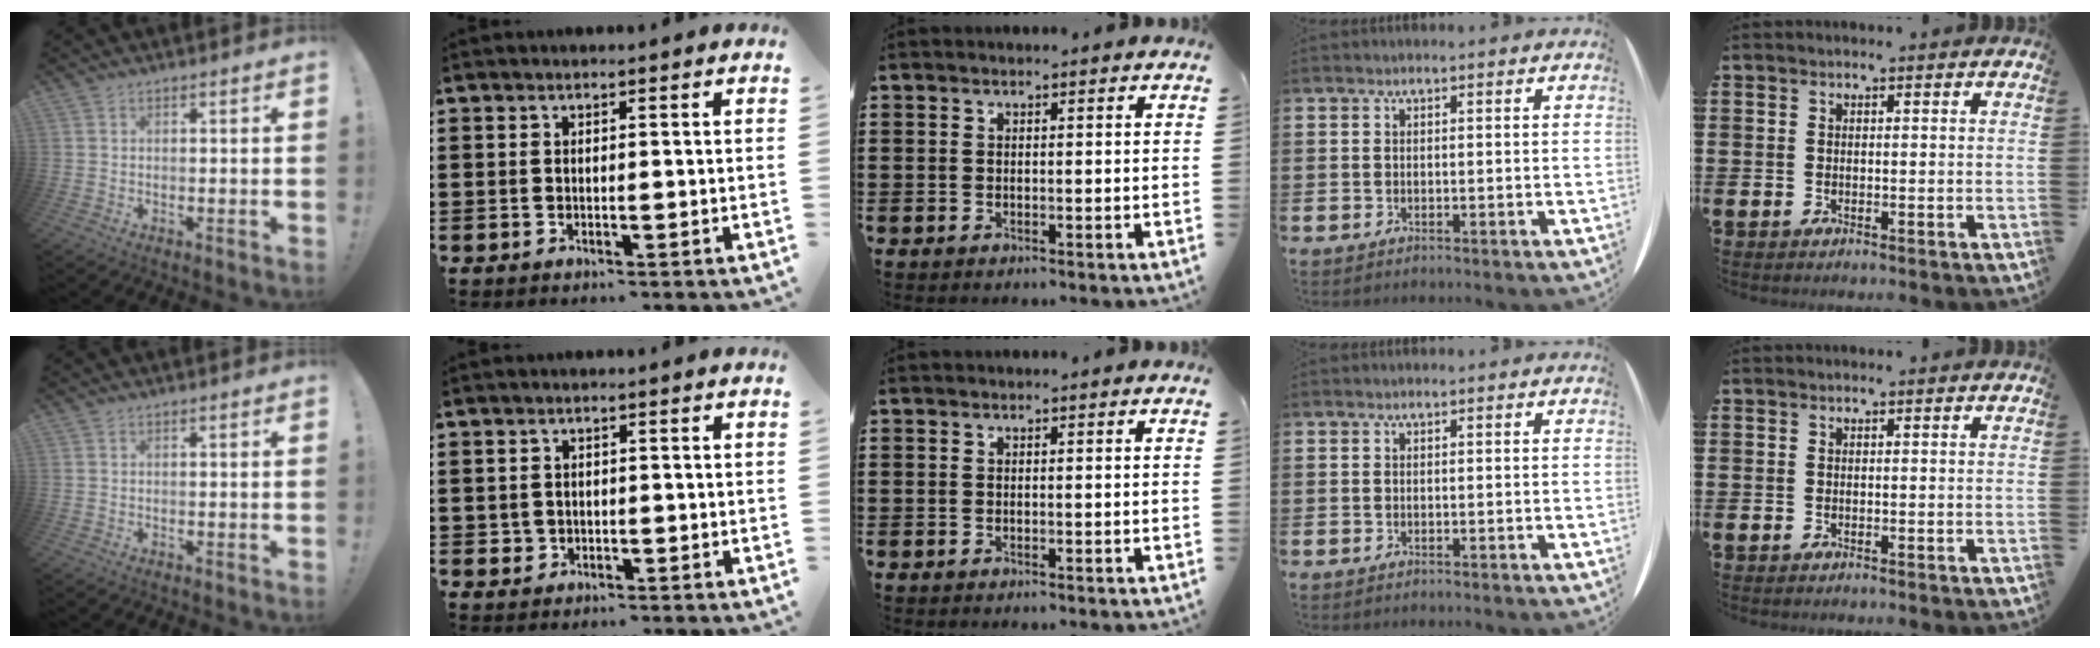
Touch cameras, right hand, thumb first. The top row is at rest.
{"index": {"total": 1.0, "force": [0.0, 1.0, 0.1], "torque": [-0.003, 0.005, -0.001]}}